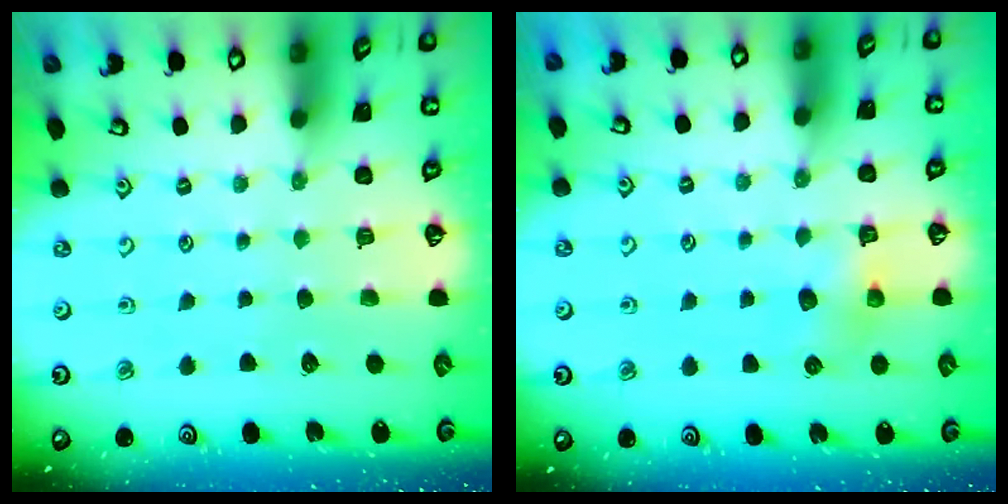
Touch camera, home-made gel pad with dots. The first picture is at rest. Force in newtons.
{"total": 4.8, "press": 4.7, "slide": 0.4}